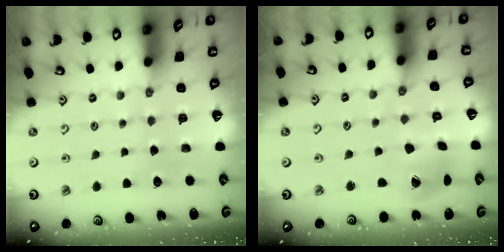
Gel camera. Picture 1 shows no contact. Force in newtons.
{"total": 6.3, "press": 6.3, "slide": 0.8}